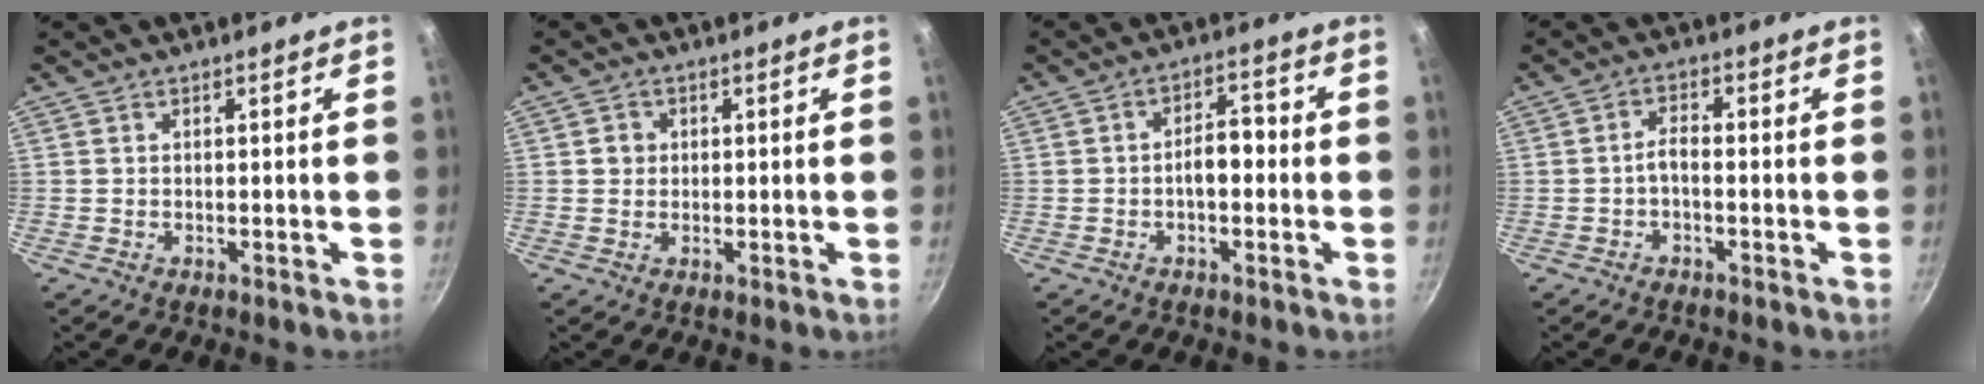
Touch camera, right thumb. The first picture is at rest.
{"total": 2.2, "force": [0.4, 2.1, 0.7], "torque": [-0.001, 0.002, 0.005]}
{"total": 5.4, "force": [-0.8, 3.0, 4.4], "torque": [-0.056, 0.023, -0.019]}
{"total": 2.8, "force": [-0.8, 1.3, 2.3], "torque": [-0.040, 0.017, -0.019]}